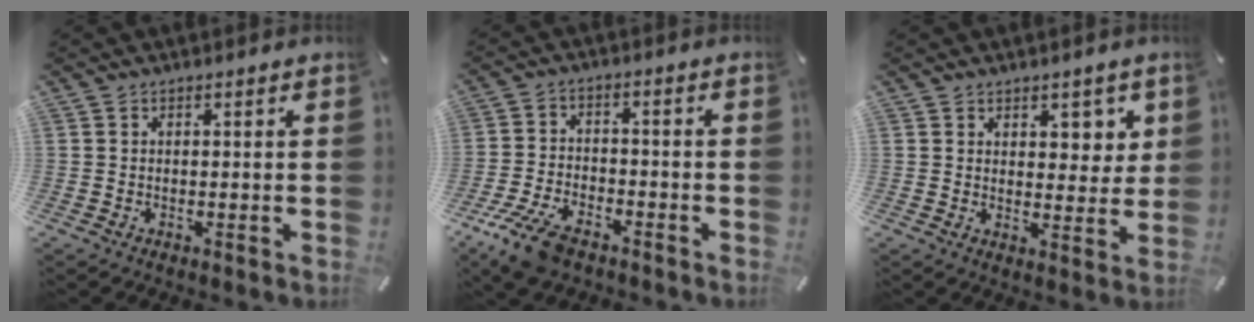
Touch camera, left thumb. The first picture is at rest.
{"total": 9.4, "force": [-6.4, 4.3, 5.4], "torque": [-0.119, 0.022, -0.122]}
{"total": 5.2, "force": [3.2, 3.5, 2.2], "torque": [-0.007, -0.018, 0.049]}